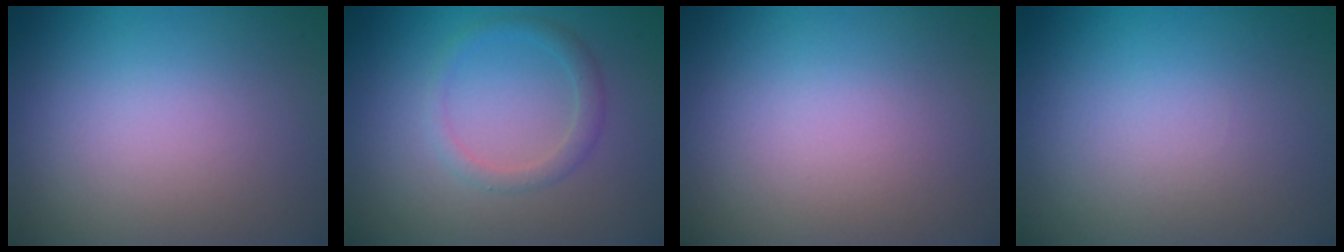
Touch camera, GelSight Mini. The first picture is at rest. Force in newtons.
{"total": 1.7, "press": 1.7, "slide": 0.0}
{"total": 0.0}
{"total": 0.0}